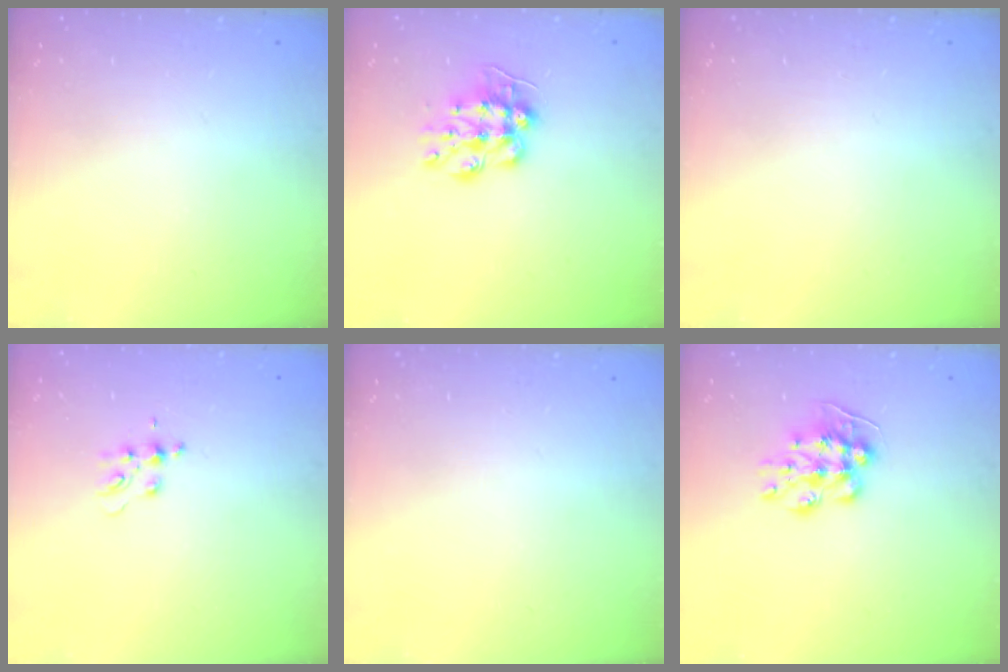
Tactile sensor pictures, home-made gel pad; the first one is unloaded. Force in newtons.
{"total": 9.9, "press": 9.9, "slide": 0.3}
{"total": 0.0}
{"total": 5.6, "press": 5.6, "slide": 0.6}
{"total": 0.0}
{"total": 9.0, "press": 9.0, "slide": 0.5}